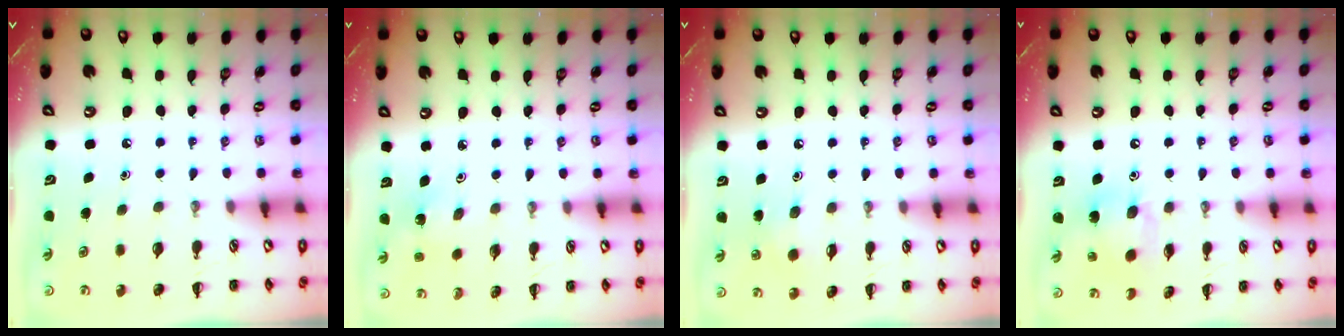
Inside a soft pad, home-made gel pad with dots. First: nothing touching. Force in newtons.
{"total": 1.5, "press": 1.4, "slide": 0.5}
{"total": 2.5, "press": 2.4, "slide": 0.8}
{"total": 7.2, "press": 7.1, "slide": 1.1}